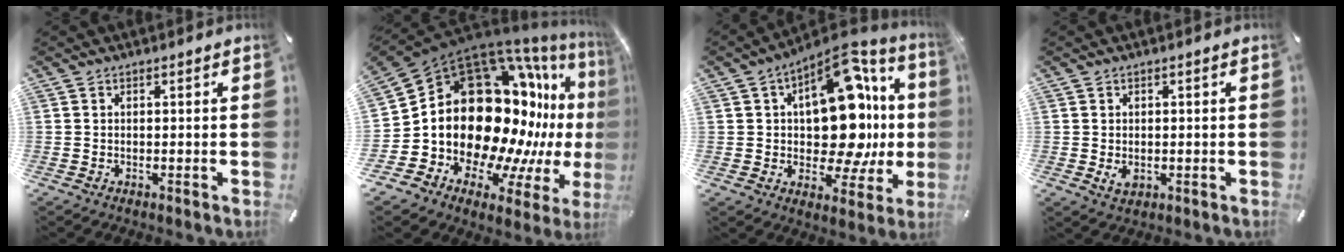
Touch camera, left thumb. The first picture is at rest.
{"total": 26.3, "force": [3.1, 18.6, 18.3], "torque": [-0.232, -0.127, 0.111]}
{"total": 20.9, "force": [3.4, 12.3, 16.5], "torque": [-0.237, -0.043, 0.054]}
{"total": 2.3, "force": [-0.4, 1.8, 1.4], "torque": [-0.023, -0.003, -0.009]}